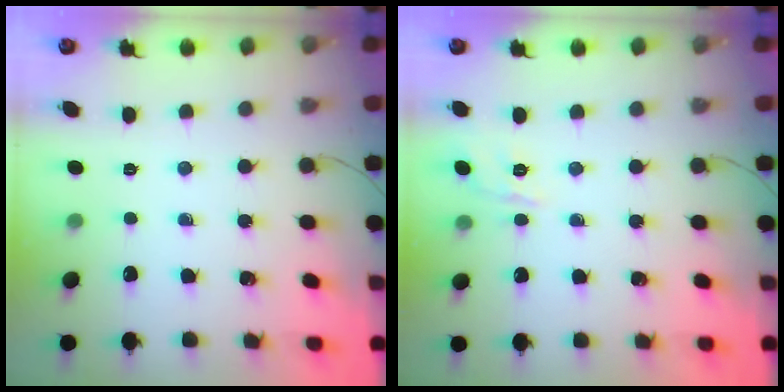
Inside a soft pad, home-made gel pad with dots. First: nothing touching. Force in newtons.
{"total": 6.0, "press": 5.9, "slide": 1.4}